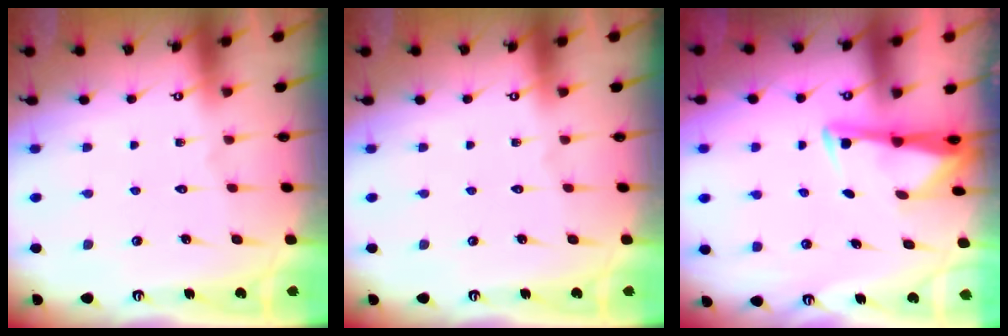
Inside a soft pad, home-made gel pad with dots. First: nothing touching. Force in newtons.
{"total": 0.0}
{"total": 2.9, "press": 2.9, "slide": 0.4}